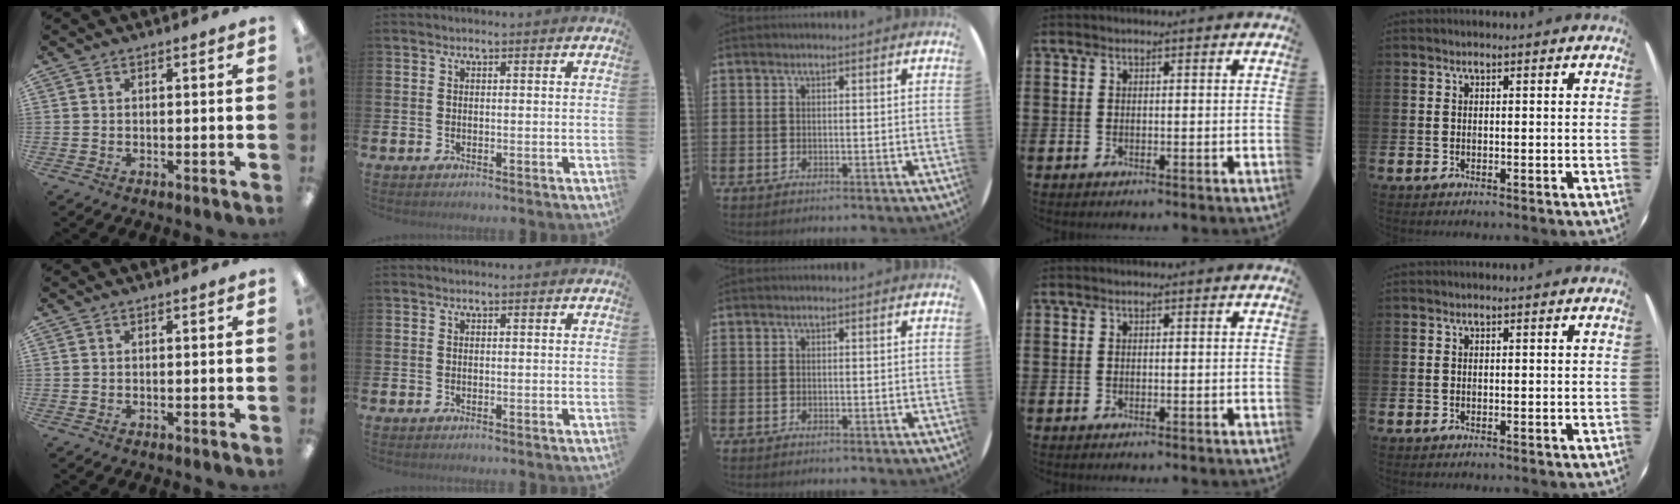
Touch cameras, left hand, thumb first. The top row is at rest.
{}